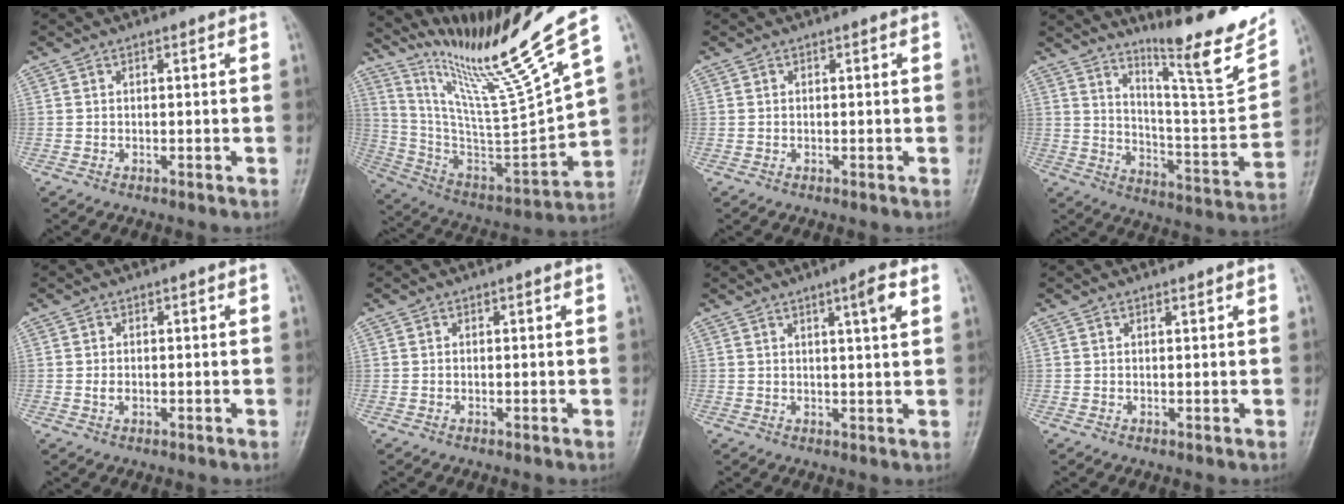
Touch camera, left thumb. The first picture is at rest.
{"total": 21.3, "force": [16.6, -1.4, 13.3], "torque": [-0.198, -0.113, 0.305]}
{"total": 0.0}
{"total": 18.0, "force": [13.2, 2.2, 12.1], "torque": [-0.151, -0.086, 0.214]}
{"total": 1.4, "force": [-0.2, 1.0, 0.9], "torque": [-0.015, 0.004, -0.006]}
{"total": 0.0}
{"total": 4.9, "force": [2.3, 0.5, 4.3], "torque": [-0.062, -0.007, 0.034]}
{"total": 0.6, "force": [0.5, 0.2, 0.1], "torque": [-0.006, -0.005, 0.008]}